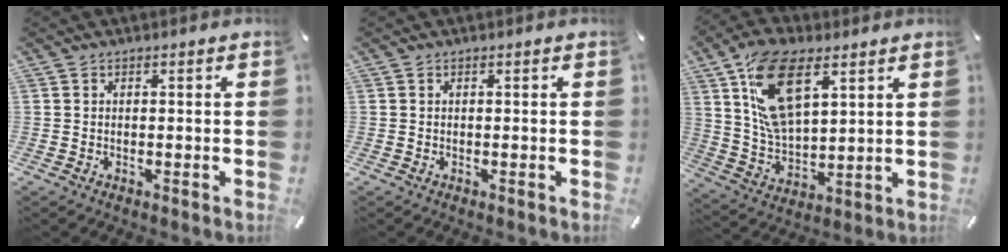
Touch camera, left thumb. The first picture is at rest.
{"total": 0.0}
{"total": 16.1, "force": [7.8, 8.4, 11.3], "torque": [-0.249, -0.015, 0.140]}